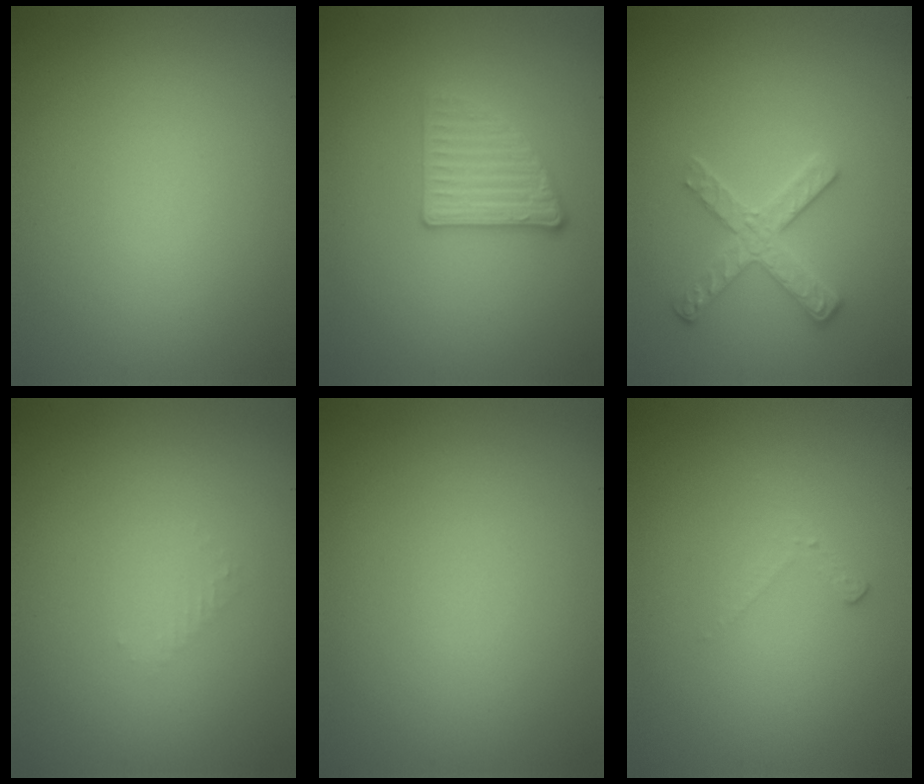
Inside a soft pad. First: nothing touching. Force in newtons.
{"total": 2.8, "press": 2.7, "slide": 0.9}
{"total": 2.7, "press": 2.6, "slide": 0.5}
{"total": 0.8, "press": 0.8, "slide": 0.3}
{"total": 0.0}
{"total": 1.2, "press": 1.1, "slide": 0.3}